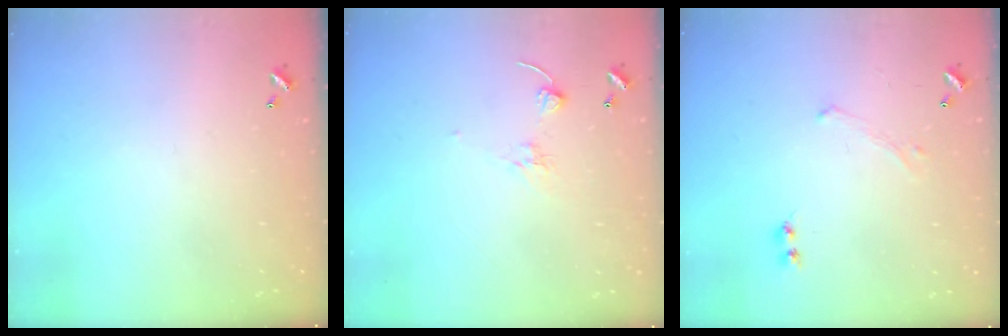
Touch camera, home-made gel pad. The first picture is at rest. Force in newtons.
{"total": 1.7, "press": 1.5, "slide": 0.7}
{"total": 0.0}